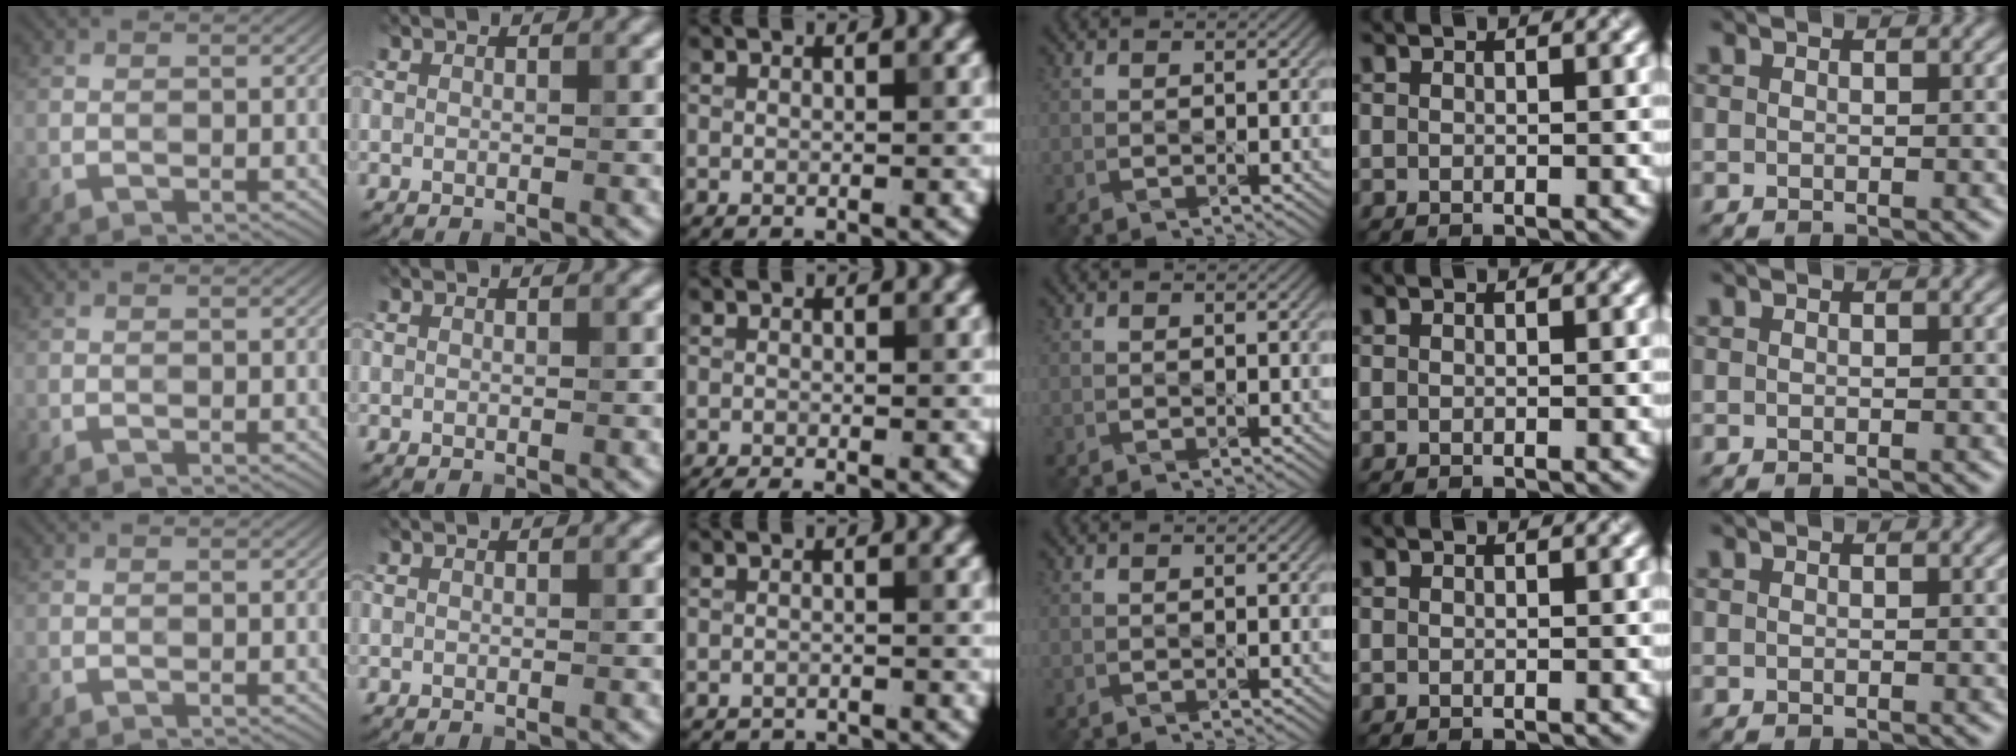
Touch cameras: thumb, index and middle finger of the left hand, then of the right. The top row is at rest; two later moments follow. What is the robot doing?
{"motion": "pour", "object": "pitcher"}